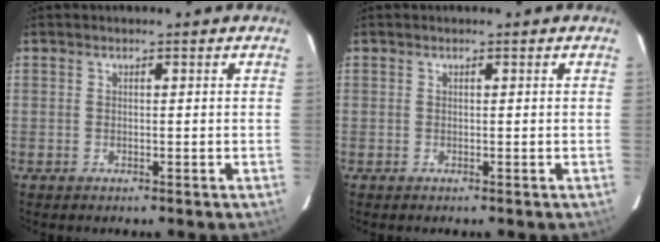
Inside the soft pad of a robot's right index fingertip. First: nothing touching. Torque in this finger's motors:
{"motor_torque": [-0.22, 0.08, -0.62, -0.11]}